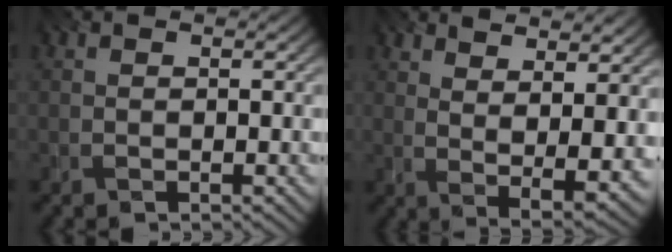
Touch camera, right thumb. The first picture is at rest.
{"total": 10.5, "force": [5.9, 3.4, 8.1], "torque": [-0.140, 0.007, 0.089]}